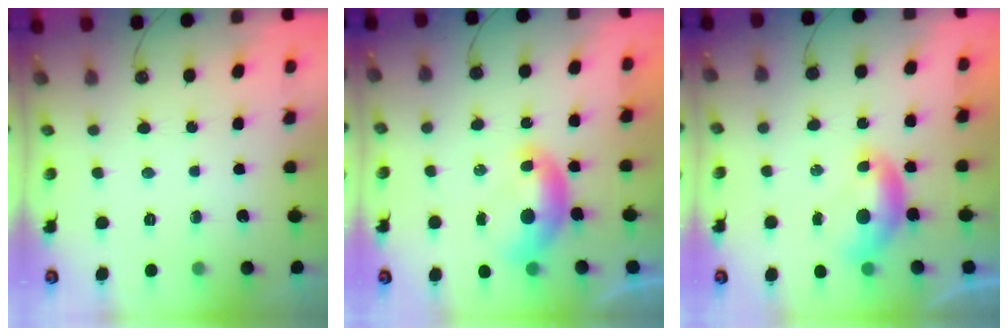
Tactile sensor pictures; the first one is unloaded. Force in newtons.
{"total": 1.3, "press": 1.1, "slide": 0.6}
{"total": 0.0}